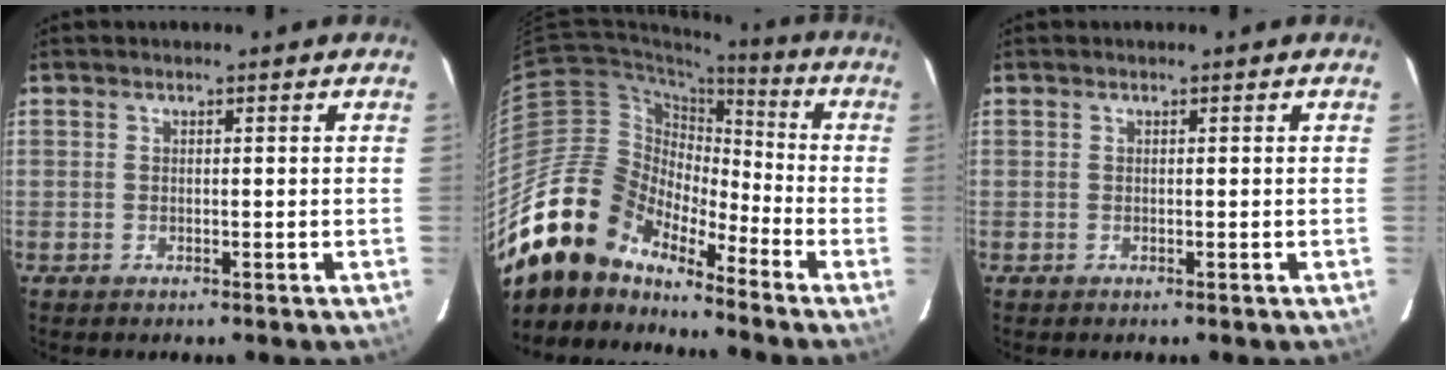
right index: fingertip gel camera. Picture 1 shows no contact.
{"total": 17.2, "force": [-14.1, 7.8, 6.0], "torque": [-0.109, 0.010, -0.262]}
{"total": 0.0}